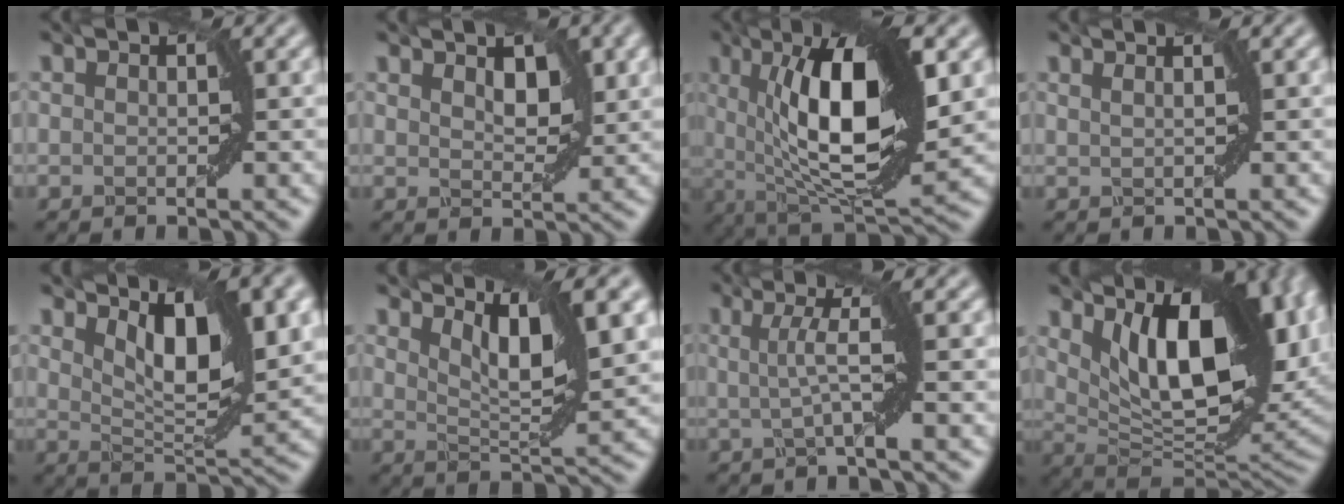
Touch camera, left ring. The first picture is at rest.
{"total": 3.3, "force": [1.6, 1.5, 2.5], "torque": [-0.042, -0.002, 0.032]}
{"total": 12.3, "force": [2.3, 4.1, 11.4], "torque": [-0.178, 0.004, 0.038]}
{"total": 3.1, "force": [1.9, 1.4, 2.0], "torque": [-0.012, 0.016, -0.004]}
{"total": 8.6, "force": [3.5, 3.2, 7.2], "torque": [-0.117, -0.003, 0.060]}
{"total": 7.5, "force": [3.9, 1.7, 6.1], "torque": [-0.098, 0.003, 0.075]}
{"total": 3.5, "force": [0.3, 0.4, 3.5], "torque": [-0.061, 0.003, 0.004]}
{"total": 15.5, "force": [5.6, 6.9, 12.7], "torque": [-0.172, -0.001, 0.097]}